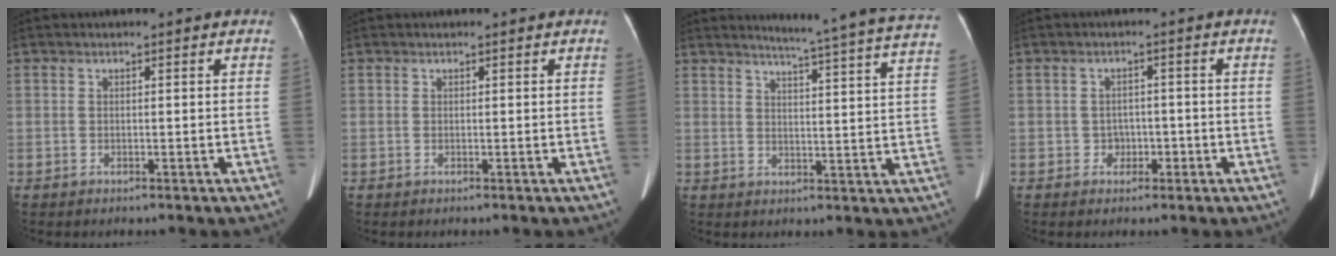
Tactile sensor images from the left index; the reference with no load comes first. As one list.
[{"total": 0.0}, {"total": 19.2, "force": [17.8, -1.7, 7.0], "torque": [-0.104, -0.079, 0.200]}, {"total": 2.4, "force": [-1.0, 2.0, 0.8], "torque": [-0.007, 0.009, -0.013]}]